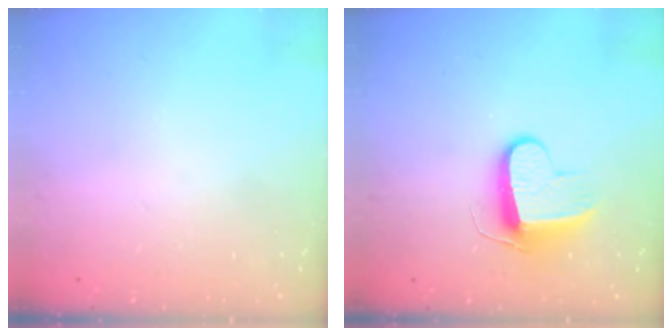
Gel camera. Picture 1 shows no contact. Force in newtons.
{"total": 9.1, "press": 9.1, "slide": 0.3}